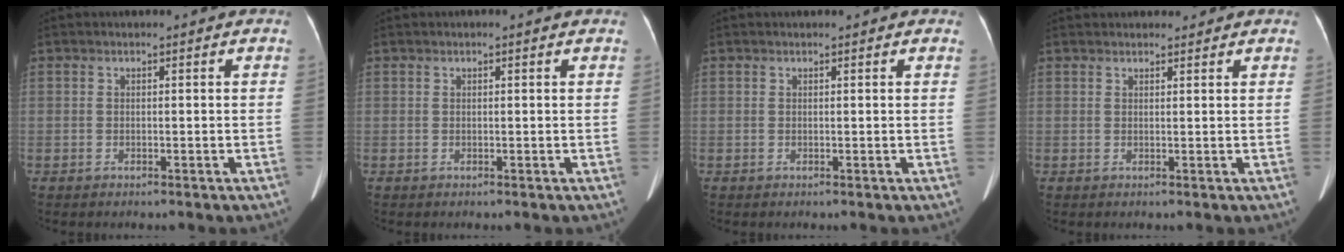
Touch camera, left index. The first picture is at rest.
{"total": 0.5, "force": [0.5, 0.0, 0.3], "torque": [-0.010, 0.008, 0.008]}
{"total": 2.1, "force": [1.8, 0.6, 1.0], "torque": [-0.014, 0.019, 0.017]}
{"total": 5.6, "force": [5.1, 1.6, 1.6], "torque": [-0.011, 0.027, 0.065]}